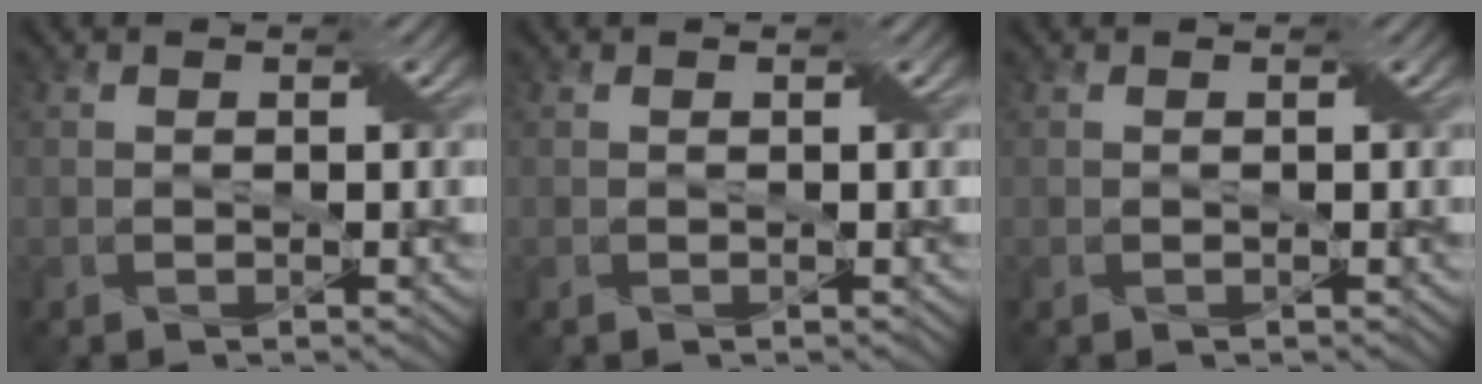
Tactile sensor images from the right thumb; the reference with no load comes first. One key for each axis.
{"total": 0.0}
{"total": 0.0}